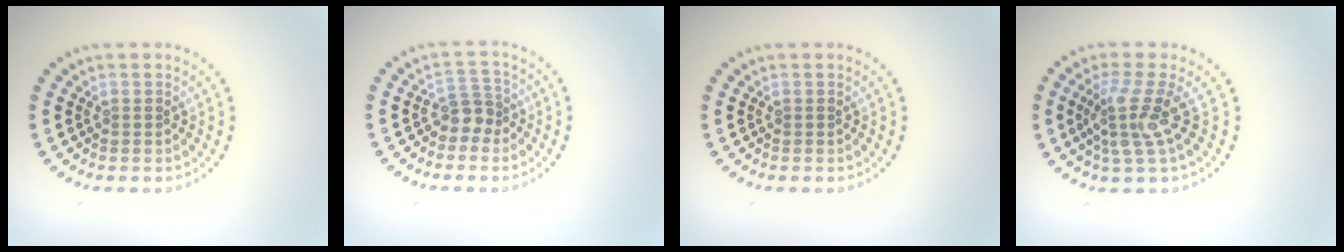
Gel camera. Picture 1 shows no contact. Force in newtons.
{"total": 2.1, "press": 1.6, "slide": 1.3}
{"total": 0.0}
{"total": 3.5, "press": 2.5, "slide": 2.4}